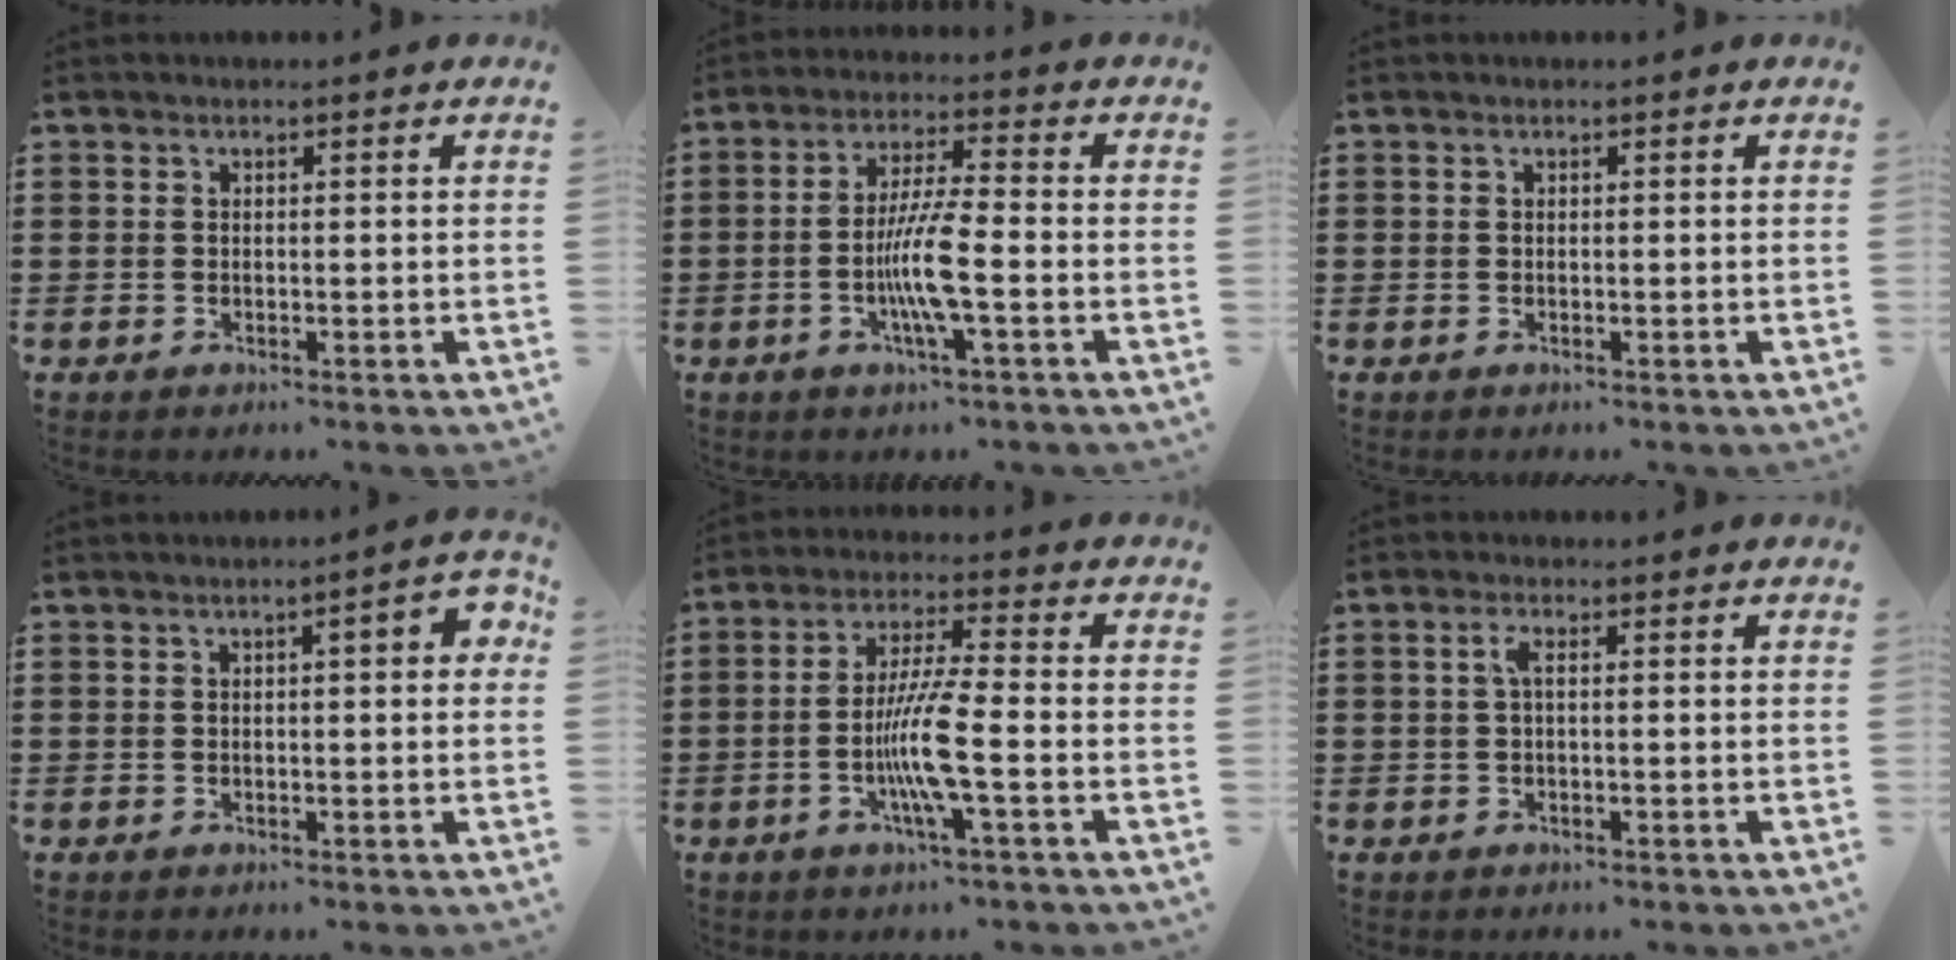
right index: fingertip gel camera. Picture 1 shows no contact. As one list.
[{"total": 8.0, "force": [-2.2, 0.9, 7.6], "torque": [-0.156, -0.012, -0.048]}, {"total": 0.0}, {"total": 3.9, "force": [0.6, 0.7, 3.8], "torque": [-0.054, 0.001, 0.003]}, {"total": 8.5, "force": [-2.4, 0.5, 8.1], "torque": [-0.164, -0.014, -0.052]}, {"total": 1.9, "force": [0.0, 0.4, 1.9], "torque": [-0.037, 0.001, -0.002]}]